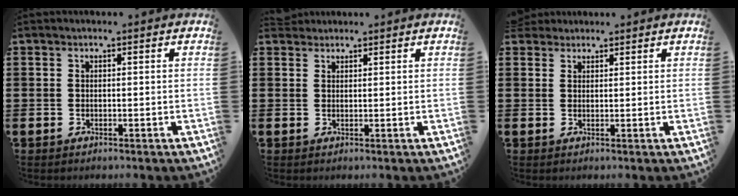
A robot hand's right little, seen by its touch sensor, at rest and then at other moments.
{"total": 1.3, "force": [1.2, 0.4, -0.2], "torque": [0.008, 0.002, 0.022]}
{"total": 1.7, "force": [1.5, 0.7, -0.1], "torque": [0.012, 0.002, 0.027]}